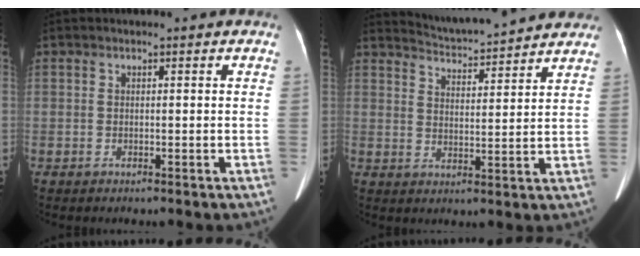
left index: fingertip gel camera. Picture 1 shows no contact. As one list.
[{"total": 11.5, "force": [11.1, 0.7, 2.9], "torque": [-0.053, 0.016, 0.155]}]